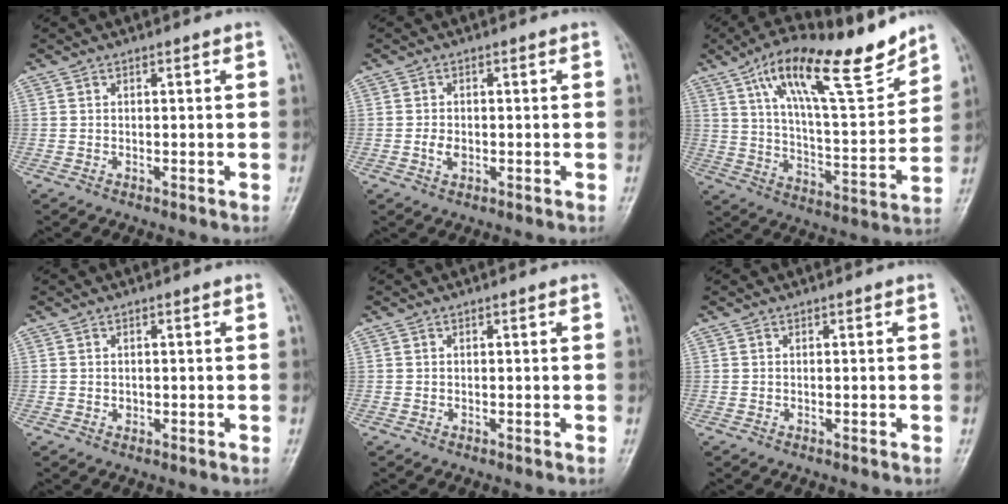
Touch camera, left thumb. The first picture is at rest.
{"total": 2.2, "force": [-0.5, 1.5, 1.6], "torque": [-0.028, 0.004, -0.009]}
{"total": 20.6, "force": [13.5, 5.7, 14.6], "torque": [-0.207, -0.058, 0.227]}
{"total": 0.7, "force": [0.0, 0.6, 0.3], "torque": [-0.002, 0.001, 0.002]}
{"total": 0.0}
{"total": 0.0}